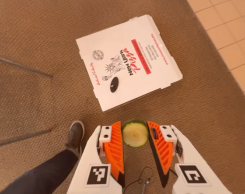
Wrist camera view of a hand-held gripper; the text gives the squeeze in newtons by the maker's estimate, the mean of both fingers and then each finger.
{"total": 7.2, "left": 7.2, "right": 7.2}